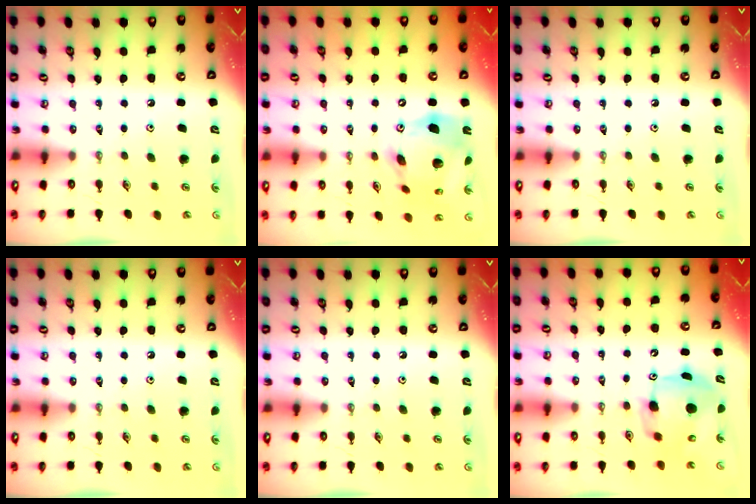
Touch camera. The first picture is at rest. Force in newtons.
{"total": 18.6, "press": 18.4, "slide": 2.6}
{"total": 0.0}
{"total": 0.0}
{"total": 0.0}
{"total": 7.2, "press": 7.2, "slide": 0.6}